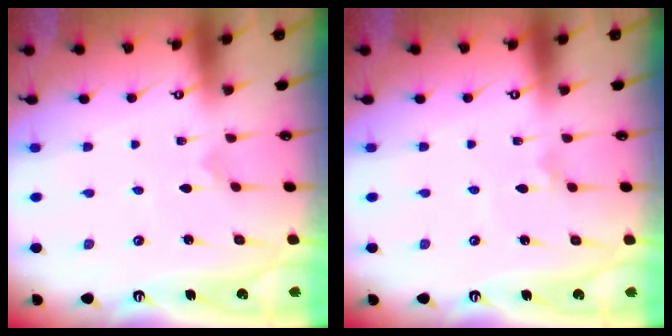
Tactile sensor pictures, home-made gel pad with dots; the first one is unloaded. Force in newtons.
{"total": 1.3, "press": 1.2, "slide": 0.4}